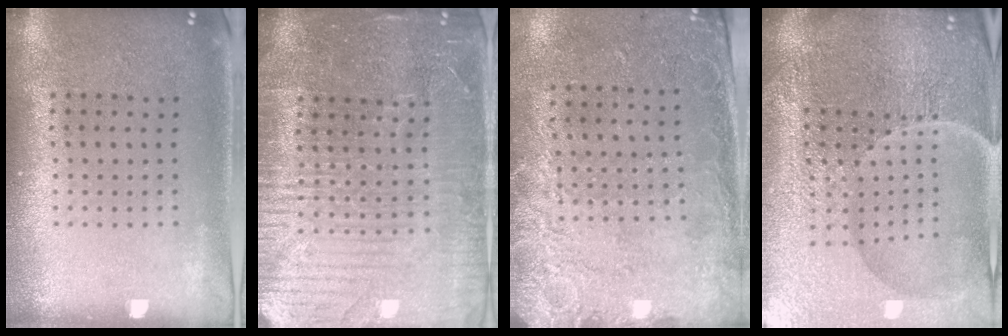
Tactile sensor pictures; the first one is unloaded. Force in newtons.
{"total": 4.4, "press": 4.1, "slide": 1.5}
{"total": 2.7, "press": 2.0, "slide": 1.8}
{"total": 5.4, "press": 5.1, "slide": 1.7}